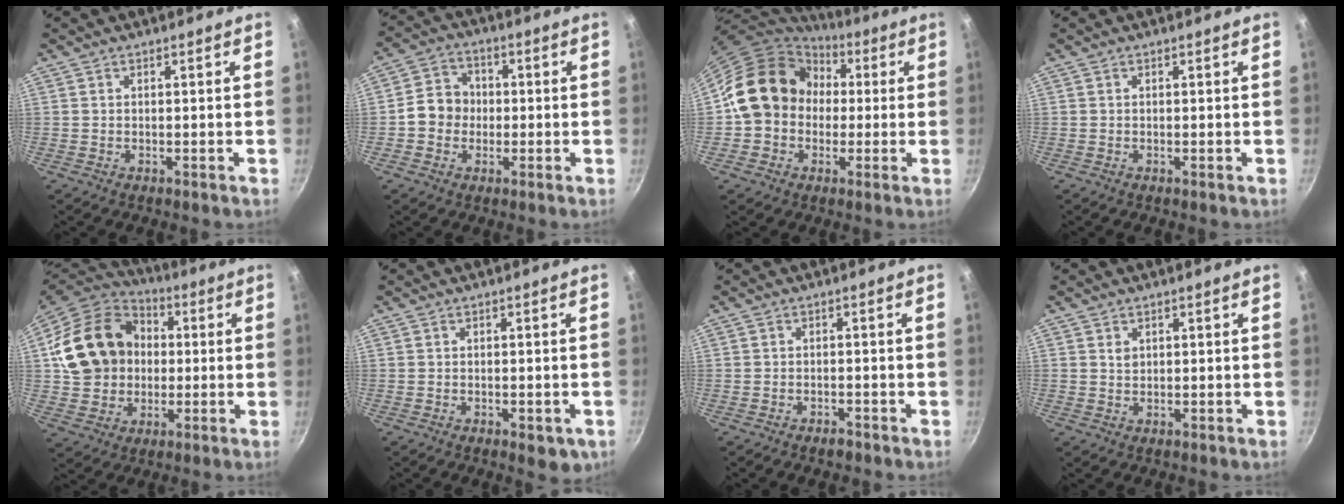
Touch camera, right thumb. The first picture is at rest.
{"total": 7.3, "force": [-0.7, 6.5, 3.2], "torque": [-0.022, 0.020, -0.028]}
{"total": 16.2, "force": [1.3, 13.9, 8.2], "torque": [-0.106, 0.039, 0.008]}
{"total": 0.0}
{"total": 20.4, "force": [2.3, 16.9, 11.2], "torque": [-0.185, 0.036, 0.045]}
{"total": 3.9, "force": [-1.6, 1.9, 3.0], "torque": [-0.029, 0.002, -0.015]}
{"total": 1.7, "force": [-1.4, 0.7, 0.7], "torque": [-0.014, 0.013, -0.019]}
{"total": 1.2, "force": [0.5, 0.9, 0.6], "torque": [-0.008, 0.000, 0.010]}